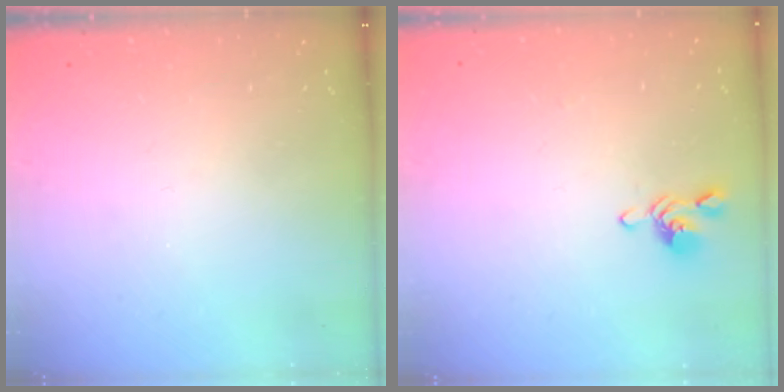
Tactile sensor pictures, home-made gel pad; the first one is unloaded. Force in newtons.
{"total": 1.1, "press": 0.8, "slide": 0.7}